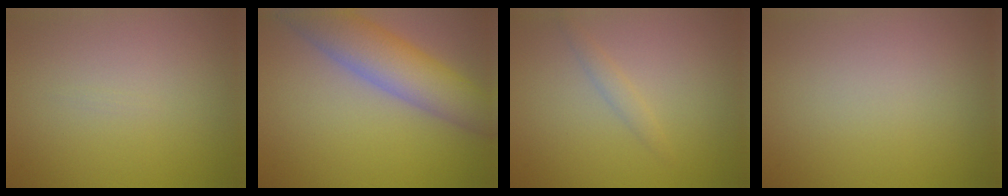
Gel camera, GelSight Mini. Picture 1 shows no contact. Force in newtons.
{"total": 7.6, "press": 7.6, "slide": 0.5}
{"total": 1.1, "press": 1.1, "slide": 0.0}
{"total": 0.0}